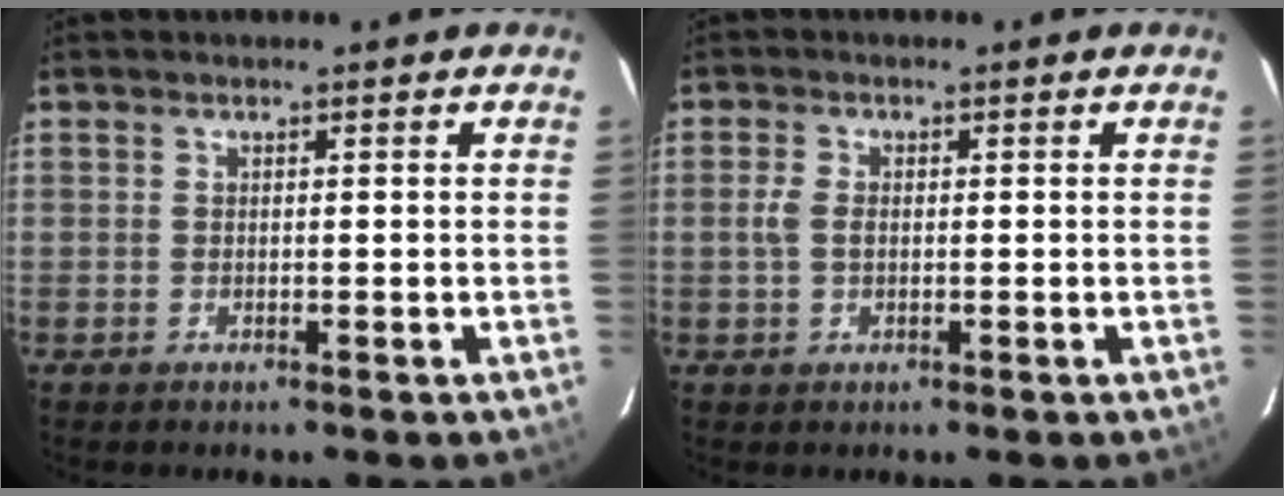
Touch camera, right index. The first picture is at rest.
{"total": 2.5, "force": [-0.2, 1.5, 2.0], "torque": [-0.045, 0.006, -0.002]}